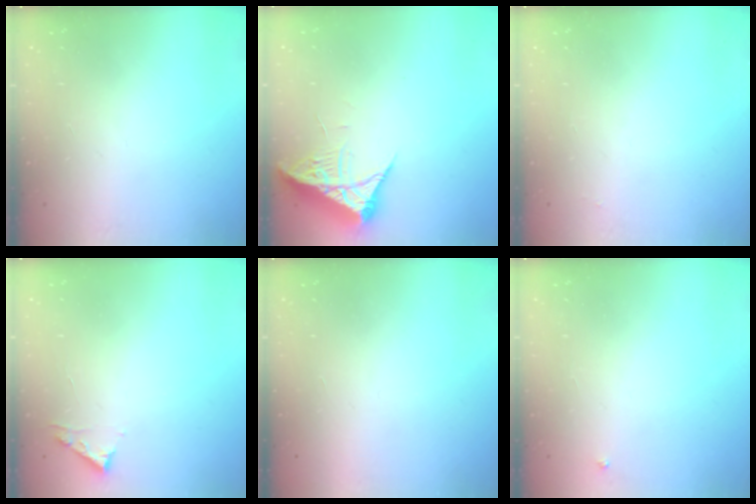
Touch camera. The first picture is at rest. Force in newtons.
{"total": 7.2, "press": 7.2, "slide": 0.8}
{"total": 1.9, "press": 1.9, "slide": 0.3}
{"total": 4.5, "press": 4.4, "slide": 0.5}
{"total": 1.5, "press": 1.5, "slide": 0.1}
{"total": 2.7, "press": 2.7, "slide": 0.3}